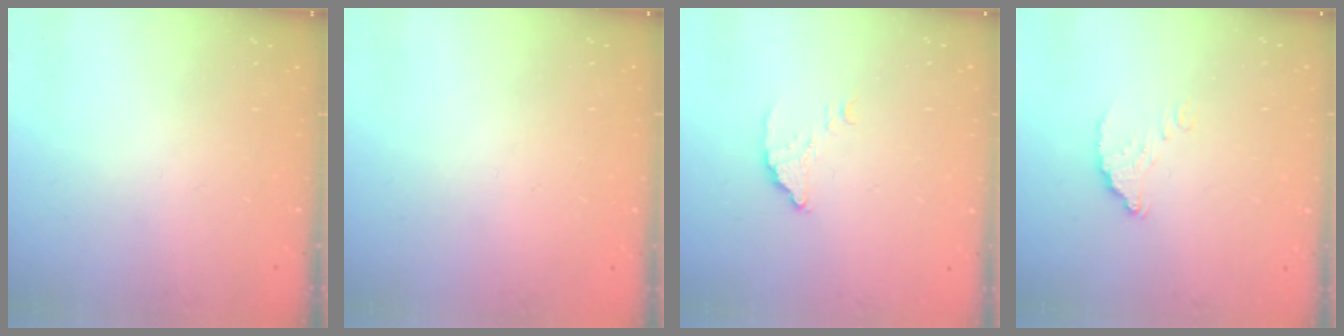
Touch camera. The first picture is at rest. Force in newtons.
{"total": 2.3, "press": 2.3, "slide": 0.1}
{"total": 2.2, "press": 2.2, "slide": 0.0}
{"total": 4.3, "press": 4.3, "slide": 0.1}